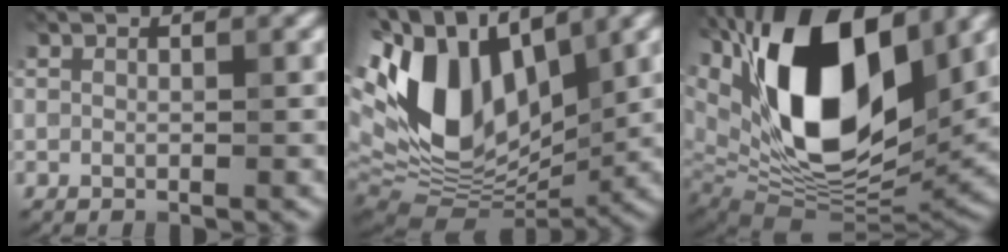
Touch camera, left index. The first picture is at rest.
{"total": 14.4, "force": [2.4, 8.7, 11.2], "torque": [-0.245, 0.004, 0.033]}
{"total": 17.6, "force": [6.3, 8.6, 14.0], "torque": [-0.250, 0.005, 0.100]}